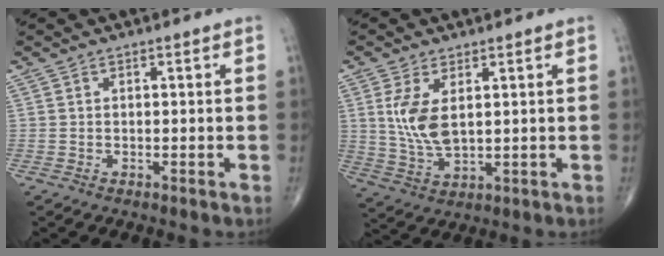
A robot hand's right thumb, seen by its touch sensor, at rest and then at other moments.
{"total": 8.1, "force": [2.0, 4.0, 6.8], "torque": [-0.139, -0.014, 0.050]}